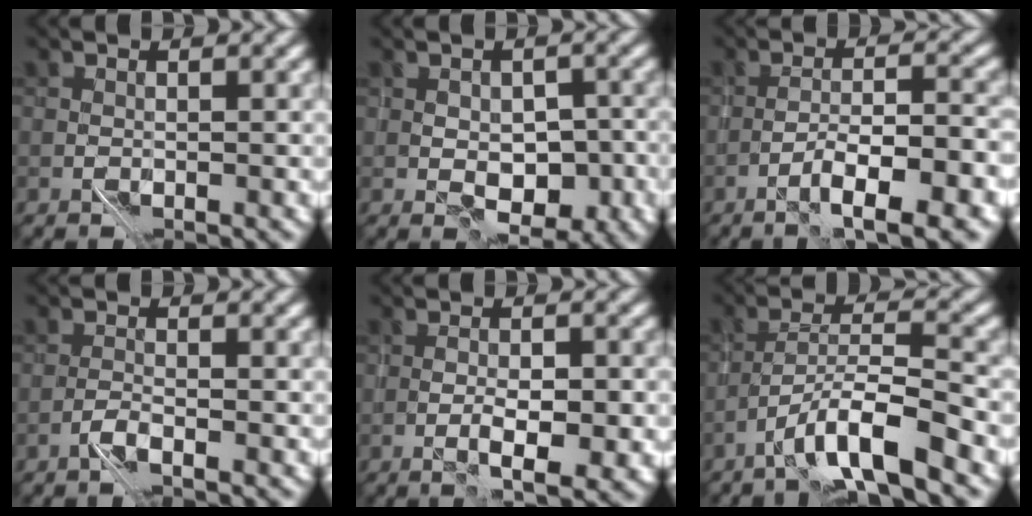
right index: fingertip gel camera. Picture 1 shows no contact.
{"total": 4.2, "force": [-0.8, 2.5, 3.3], "torque": [-0.040, -0.002, -0.009]}
{"total": 4.9, "force": [-2.7, 0.5, 4.1], "torque": [-0.057, 0.015, -0.043]}
{"total": 1.0, "force": [-0.9, -0.2, 0.4], "torque": [-0.011, 0.005, -0.024]}
{"total": 2.6, "force": [-0.4, 0.6, 2.5], "torque": [-0.039, -0.001, -0.004]}
{"total": 5.4, "force": [-3.8, 0.2, 3.9], "torque": [-0.061, 0.015, -0.071]}